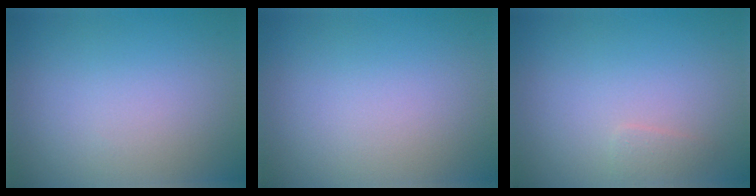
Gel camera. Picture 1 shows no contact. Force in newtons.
{"total": 0.0}
{"total": 0.9, "press": 0.9, "slide": 0.0}